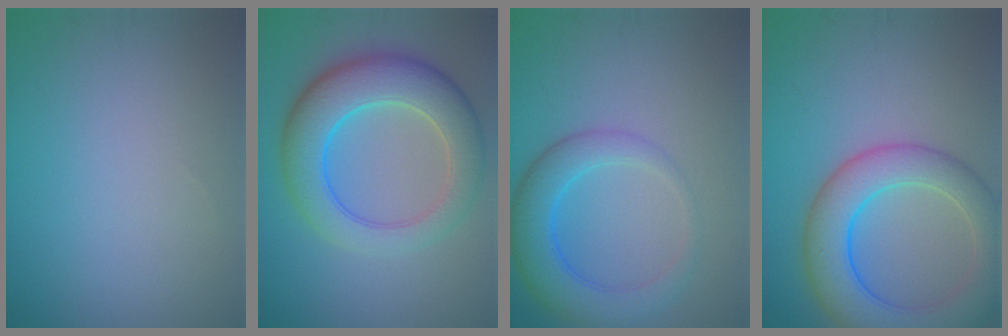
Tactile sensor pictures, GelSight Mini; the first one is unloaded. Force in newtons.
{"total": 8.0, "press": 8.0, "slide": 0.3}
{"total": 4.9, "press": 4.9, "slide": 0.2}
{"total": 8.0, "press": 8.0, "slide": 0.4}